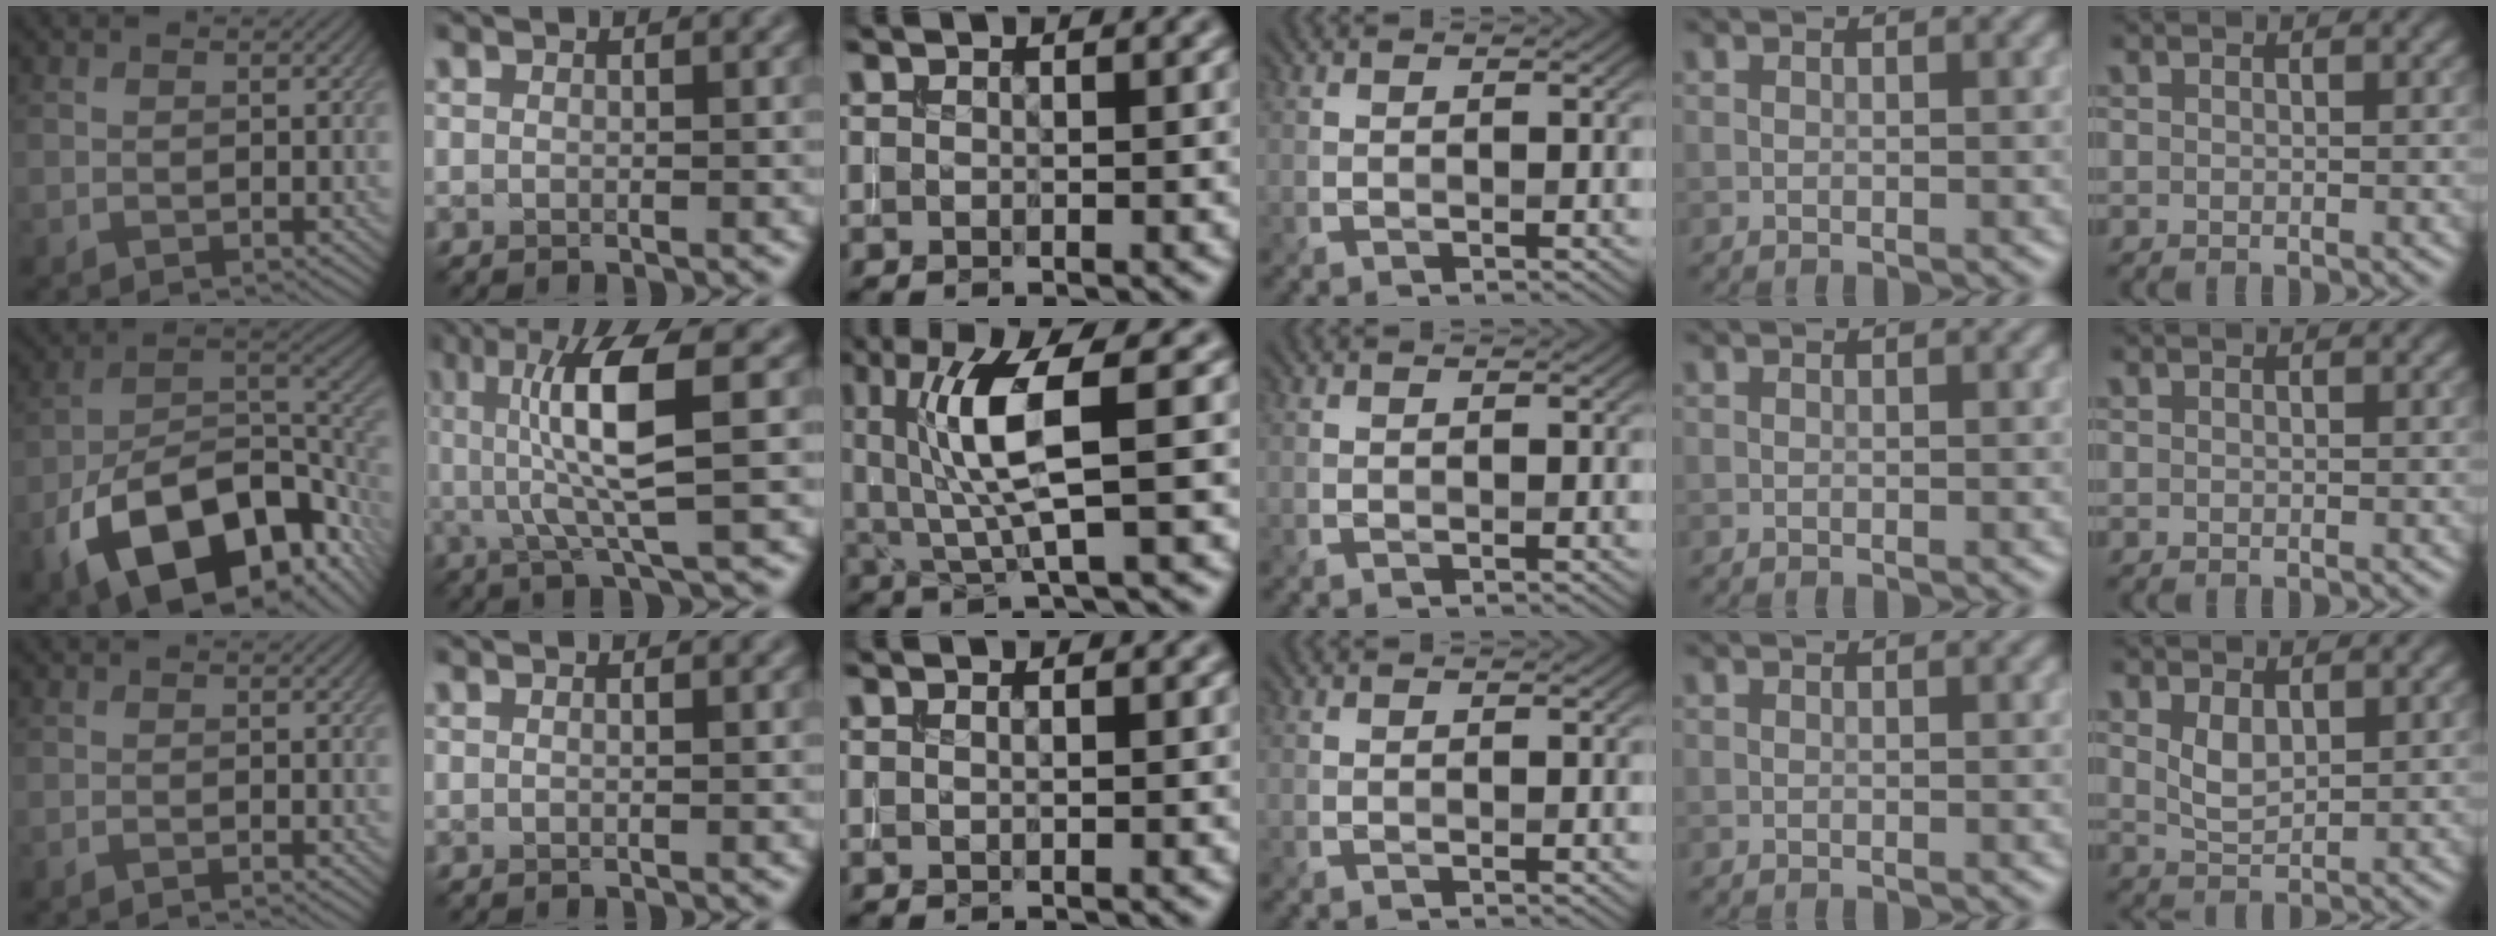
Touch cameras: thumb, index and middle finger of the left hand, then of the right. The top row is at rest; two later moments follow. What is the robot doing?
{"motion": "insert", "object": "drawer"}